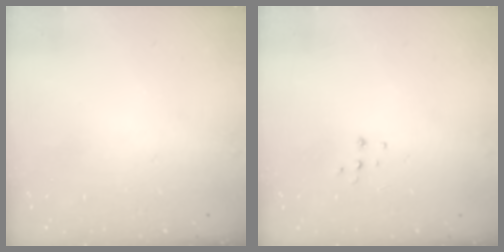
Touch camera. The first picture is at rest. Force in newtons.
{"total": 3.7, "press": 3.7, "slide": 0.3}